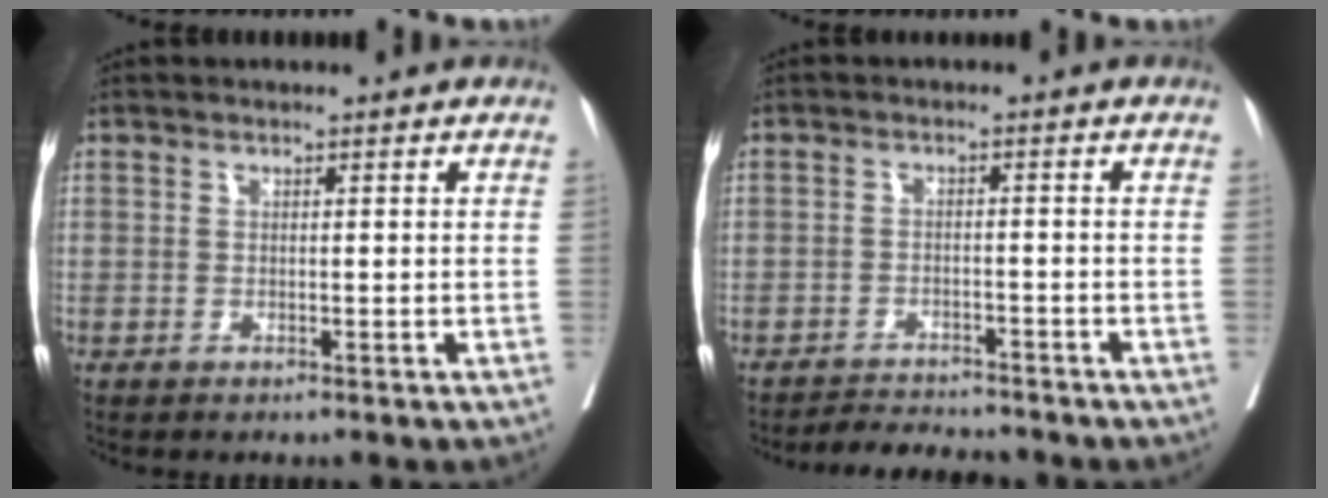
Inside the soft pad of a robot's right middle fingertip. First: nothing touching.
{"total": 5.2, "force": [-5.1, 0.5, 0.8], "torque": [-0.013, -0.011, -0.081]}